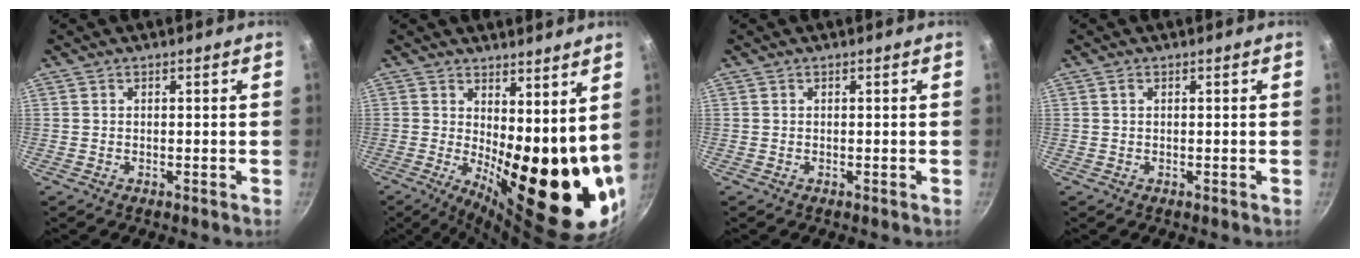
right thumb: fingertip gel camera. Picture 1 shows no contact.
{"total": 19.0, "force": [3.1, 7.5, 17.1], "torque": [-0.194, -0.051, 0.060]}
{"total": 0.0}
{"total": 0.6, "force": [0.2, 0.3, 0.4], "torque": [-0.009, 0.002, 0.003]}